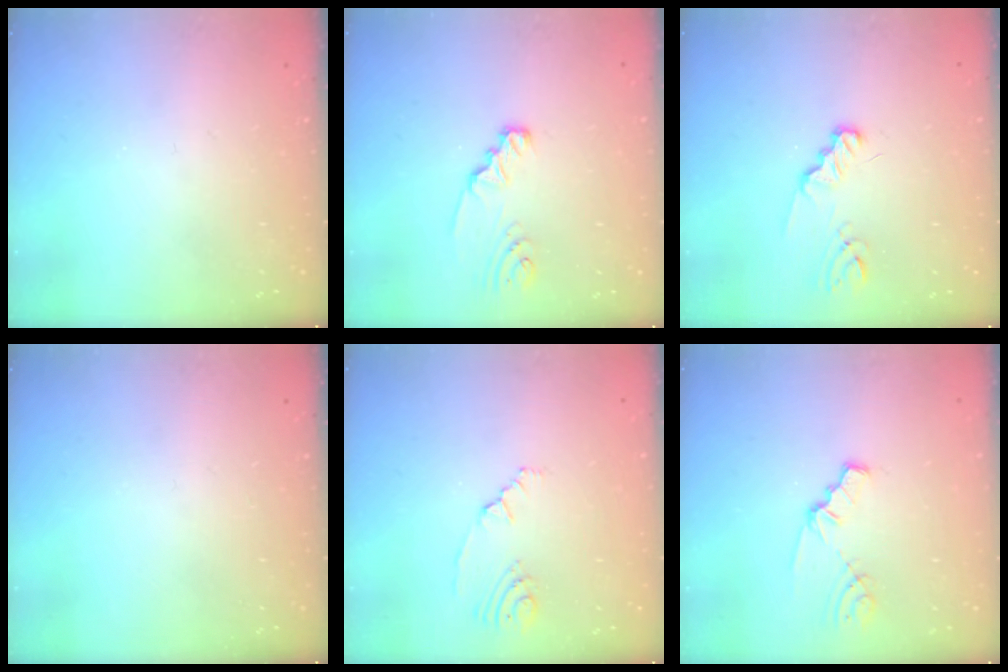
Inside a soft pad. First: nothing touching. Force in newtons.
{"total": 2.4, "press": 2.4, "slide": 0.1}
{"total": 2.4, "press": 2.4, "slide": 0.3}
{"total": 0.0}
{"total": 2.9, "press": 2.1, "slide": 2.0}
{"total": 1.8, "press": 1.7, "slide": 0.3}